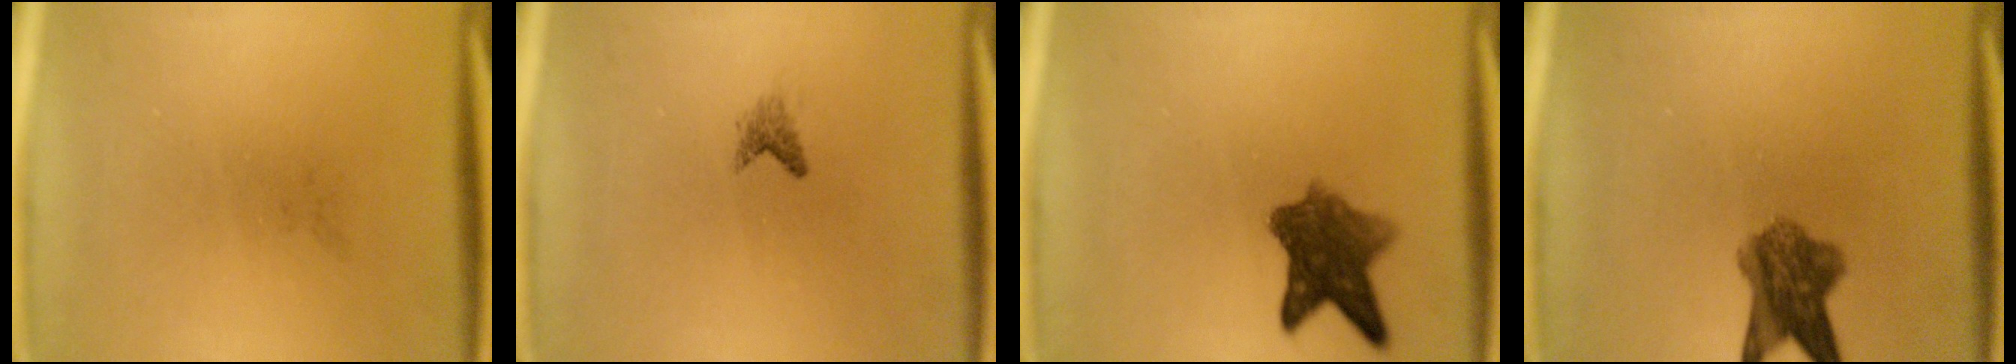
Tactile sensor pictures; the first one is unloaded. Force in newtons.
{"total": 1.0}
{"total": 7.2}
{"total": 6.6}